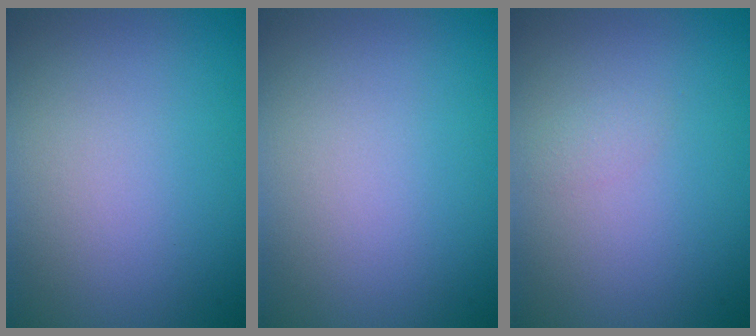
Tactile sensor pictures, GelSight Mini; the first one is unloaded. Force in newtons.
{"total": 0.0}
{"total": 0.7, "press": 0.7, "slide": 0.1}